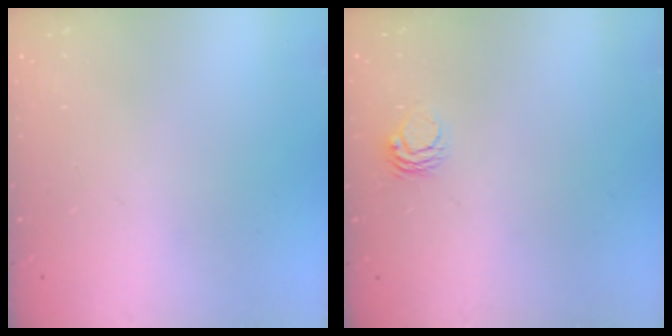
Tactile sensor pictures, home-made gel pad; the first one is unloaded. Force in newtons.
{"total": 4.2, "press": 4.2, "slide": 0.4}